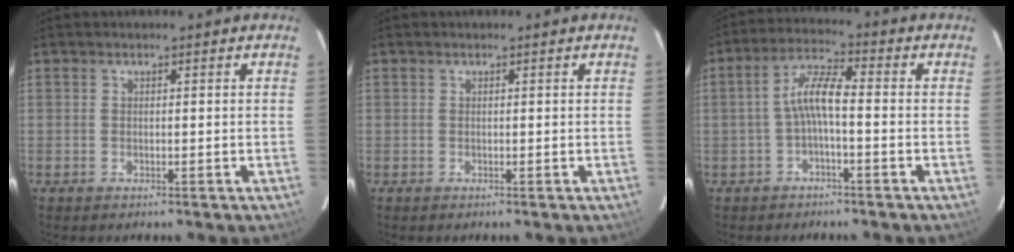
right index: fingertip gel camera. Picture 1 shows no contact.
{"total": 0.0}
{"total": 5.6, "force": [-1.6, 1.1, 5.3], "torque": [-0.117, 0.017, -0.031]}